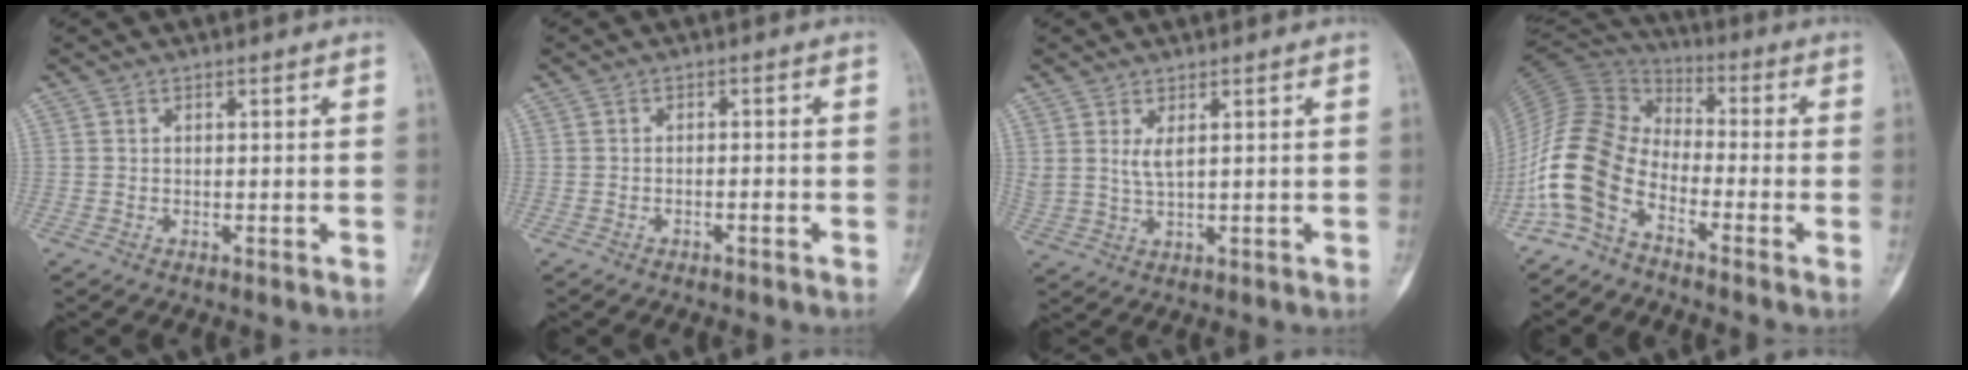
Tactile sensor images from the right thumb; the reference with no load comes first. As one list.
[{"total": 1.2, "force": [-0.7, 0.4, 0.9], "torque": [-0.018, 0.012, -0.011]}, {"total": 3.3, "force": [1.5, 1.0, 2.8], "torque": [-0.063, -0.011, 0.038]}, {"total": 13.5, "force": [-6.8, 7.8, 8.7], "torque": [-0.187, 0.069, -0.153]}]